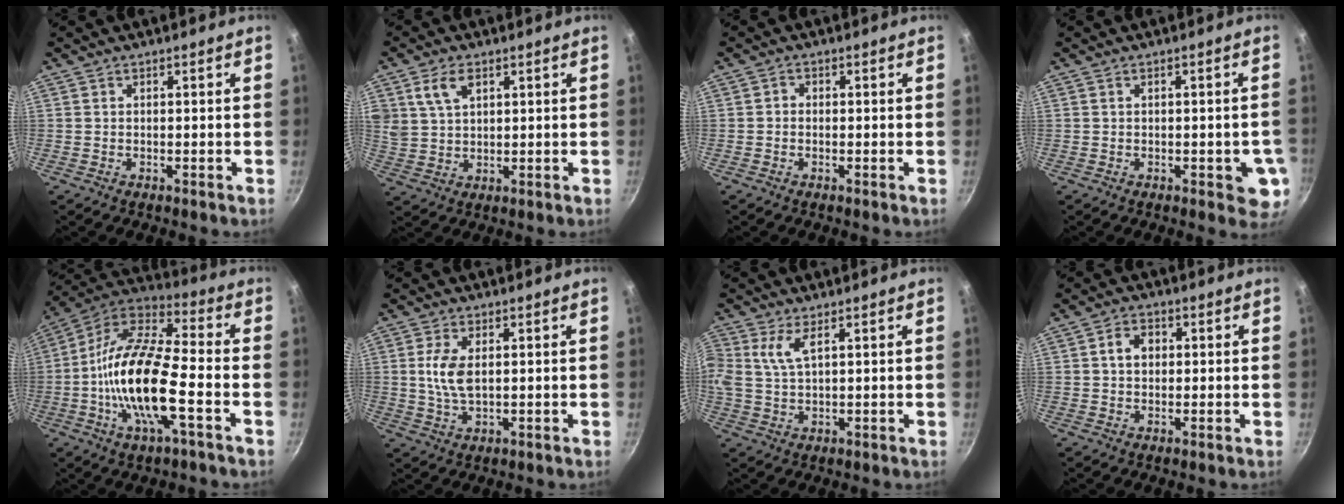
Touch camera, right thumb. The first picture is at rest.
{"total": 5.9, "force": [2.8, 3.8, 3.6], "torque": [-0.057, -0.005, 0.059]}
{"total": 1.0, "force": [-0.3, 0.9, 0.4], "torque": [-0.006, 0.005, -0.007]}
{"total": 6.1, "force": [-1.5, 2.5, 5.4], "torque": [-0.037, 0.001, -0.015]}
{"total": 19.6, "force": [-4.7, 6.6, 17.8], "torque": [-0.343, 0.034, -0.112]}
{"total": 6.1, "force": [0.9, 3.0, 5.2], "torque": [-0.107, -0.001, 0.018]}
{"total": 5.3, "force": [1.9, 2.5, 4.2], "torque": [-0.089, -0.002, 0.040]}
{"total": 4.0, "force": [0.6, 3.1, 2.5], "torque": [-0.025, 0.009, 0.006]}